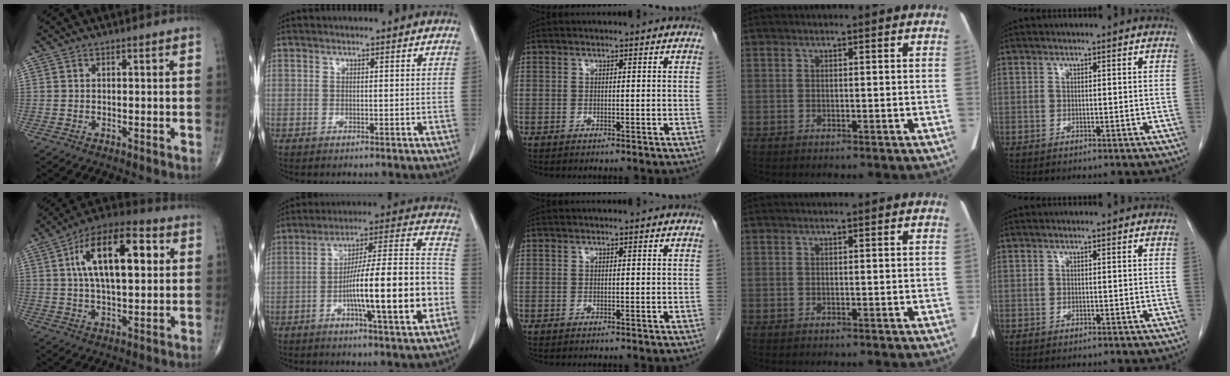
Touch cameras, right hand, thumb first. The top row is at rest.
{"thumb": {"total": 18.1, "force": [4.5, 8.1, 15.5], "torque": [-0.245, 0.013, 0.068]}, "index": {"total": 19.6, "force": [-5.0, 1.6, 18.8], "torque": [-0.281, 0.014, -0.075]}}